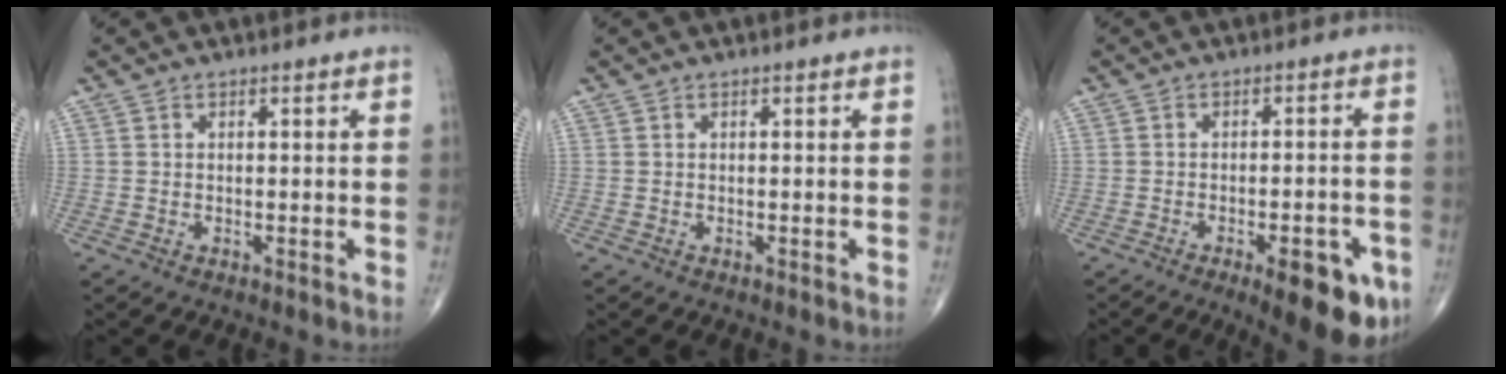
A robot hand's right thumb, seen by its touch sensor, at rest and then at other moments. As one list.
[{"total": 0.0}, {"total": 12.1, "force": [-5.7, 4.1, 9.9], "torque": [-0.104, 0.012, -0.068]}]